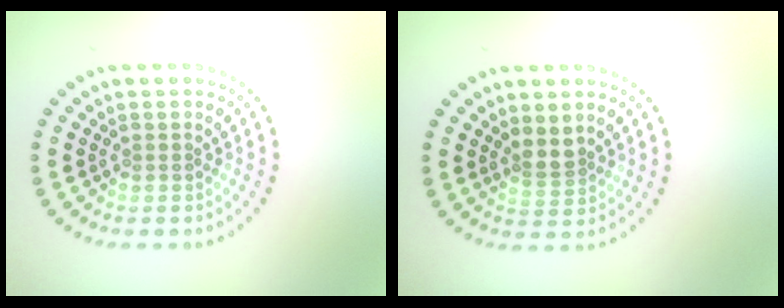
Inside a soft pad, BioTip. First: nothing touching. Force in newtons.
{"total": 1.9, "press": 1.4, "slide": 1.3}